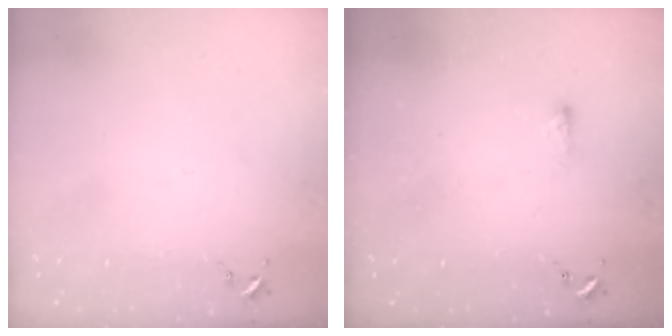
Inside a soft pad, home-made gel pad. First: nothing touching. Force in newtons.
{"total": 2.7, "press": 2.6, "slide": 0.5}